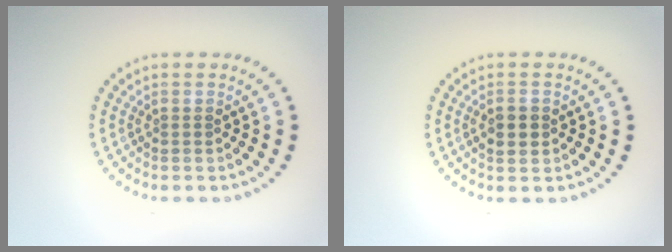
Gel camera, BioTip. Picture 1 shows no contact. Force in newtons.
{"total": 2.4, "press": 2.4, "slide": 0.1}